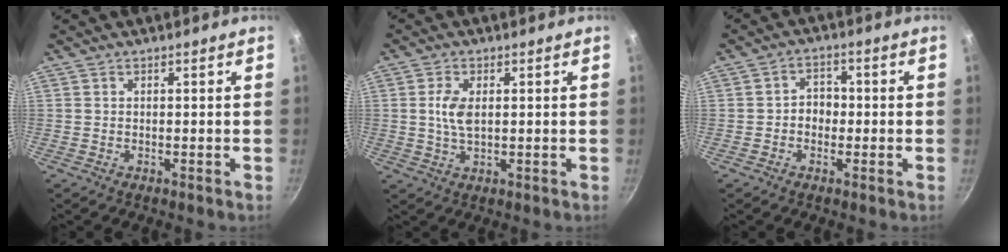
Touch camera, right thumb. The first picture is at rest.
{"total": 4.7, "force": [0.7, 2.5, 4.0], "torque": [-0.081, 0.000, 0.012]}
{"total": 3.9, "force": [-0.7, 3.2, 2.0], "torque": [-0.005, 0.012, -0.014]}